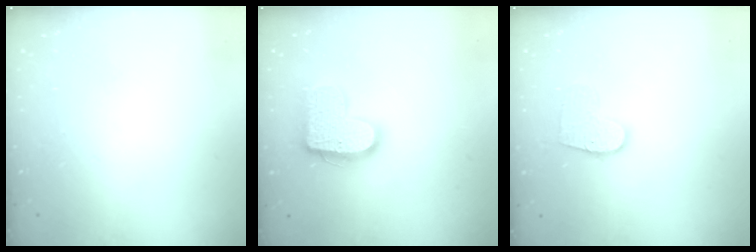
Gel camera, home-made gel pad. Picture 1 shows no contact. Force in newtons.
{"total": 14.9, "press": 14.9, "slide": 1.0}
{"total": 10.0, "press": 10.0, "slide": 0.6}